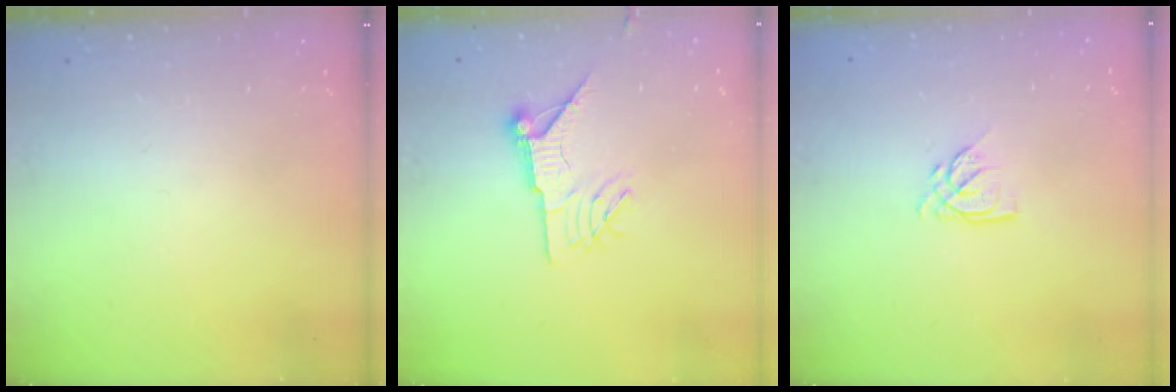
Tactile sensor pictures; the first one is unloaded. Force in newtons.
{"total": 9.9, "press": 9.9, "slide": 1.0}
{"total": 4.2, "press": 4.2, "slide": 0.3}